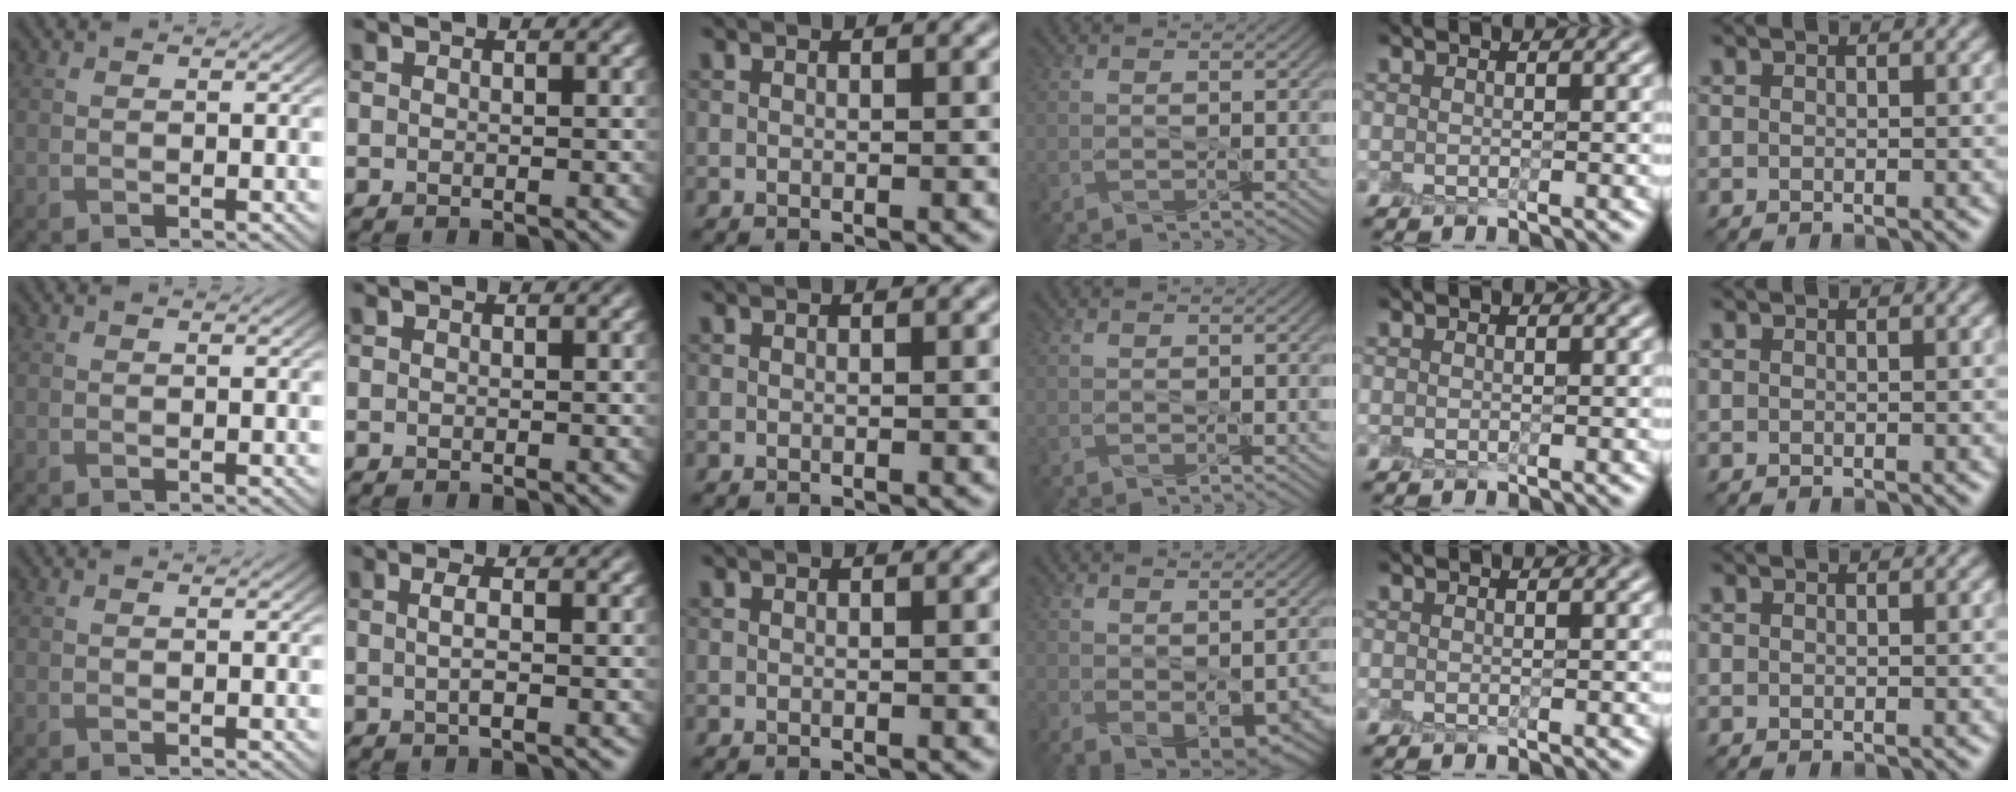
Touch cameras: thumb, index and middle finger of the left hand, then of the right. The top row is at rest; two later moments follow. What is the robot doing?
{"motion": "peel", "object": "small bumper sticker"}